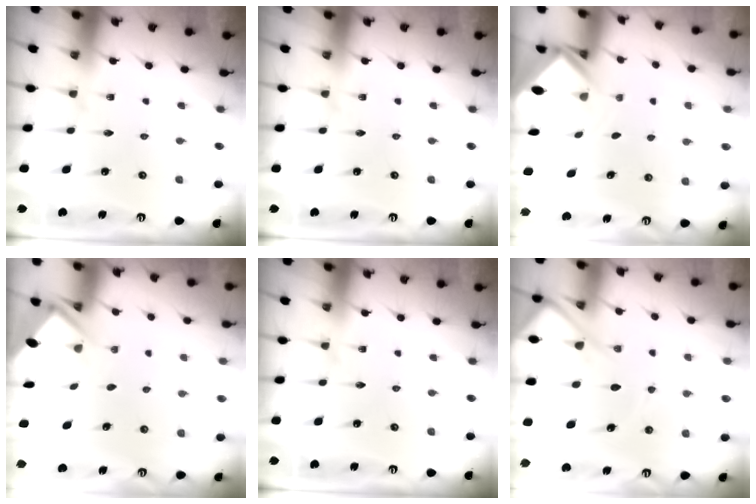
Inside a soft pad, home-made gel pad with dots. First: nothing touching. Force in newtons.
{"total": 0.0}
{"total": 2.6, "press": 2.6, "slide": 0.1}
{"total": 2.8, "press": 2.8, "slide": 0.3}
{"total": 0.0}
{"total": 11.7, "press": 11.7, "slide": 1.1}